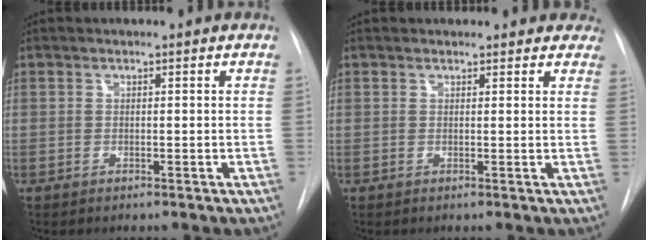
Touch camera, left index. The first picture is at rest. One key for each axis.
{"total": 7.3, "fx": 6.5, "fy": 2.8, "fz": 1.5, "tx": 0.013, "ty": 0.001, "tz": 0.049}